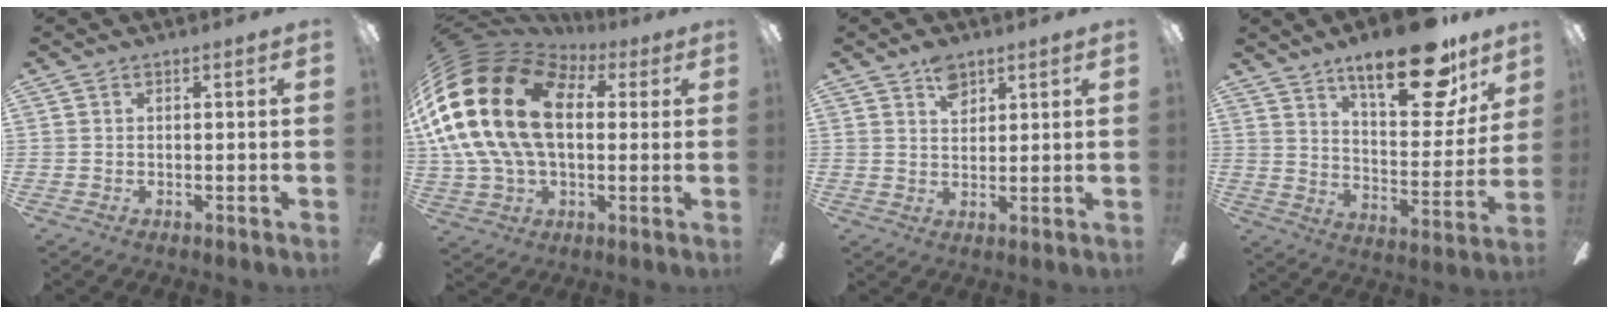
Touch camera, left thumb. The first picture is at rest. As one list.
[{"total": 27.4, "force": [4.2, 18.2, 20.1], "torque": [-0.425, 0.003, 0.072]}, {"total": 8.4, "force": [5.4, 5.2, 3.7], "torque": [-0.050, -0.020, 0.098]}, {"total": 21.5, "force": [15.4, 7.3, 13.1], "torque": [-0.186, -0.095, 0.250]}]